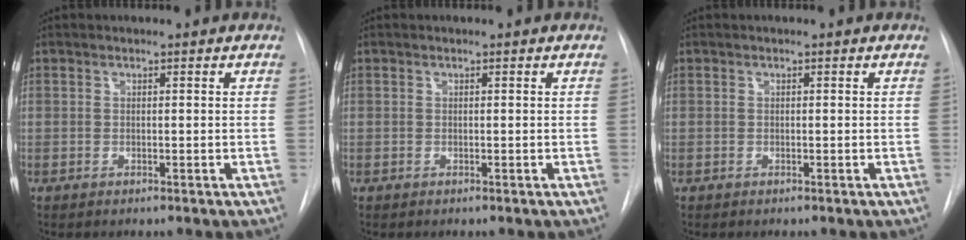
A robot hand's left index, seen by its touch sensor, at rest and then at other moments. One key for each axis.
{"total": 0.0}
{"total": 0.0}